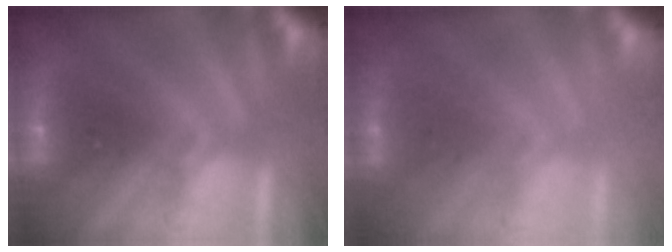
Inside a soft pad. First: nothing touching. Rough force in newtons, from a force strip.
{"total": 2.1}